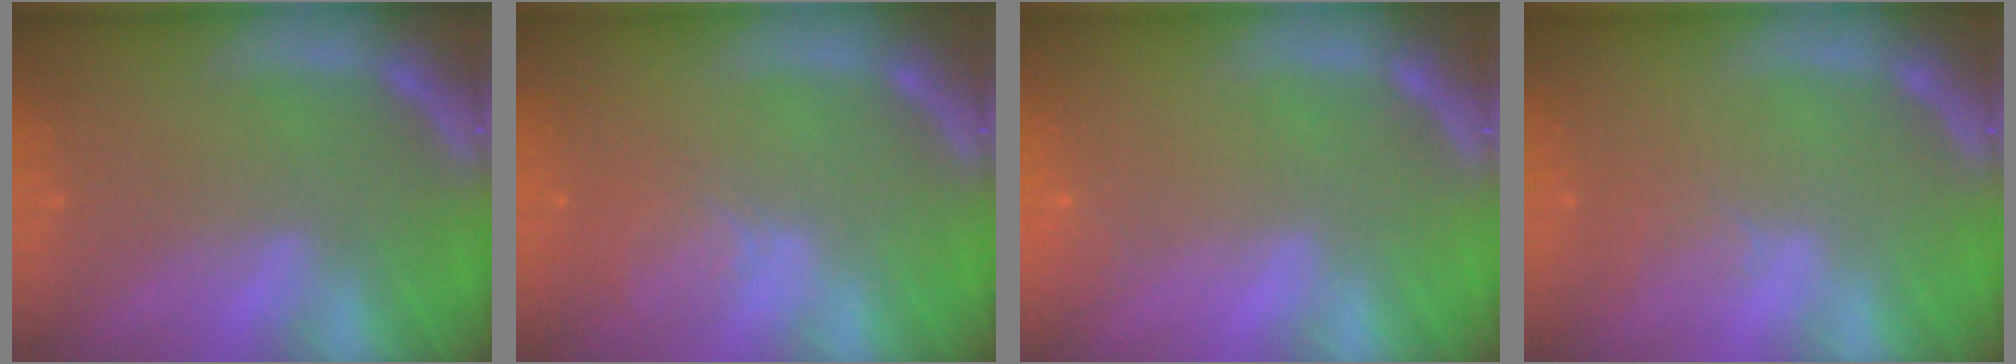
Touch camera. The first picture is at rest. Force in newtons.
{"total": 2.9}
{"total": 0.9}
{"total": 1.5}